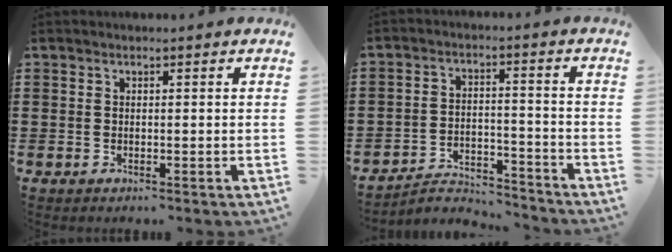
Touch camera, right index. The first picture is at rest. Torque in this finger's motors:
{"motor_torque": [-1.46, 0.38, -1.05, -0.21]}